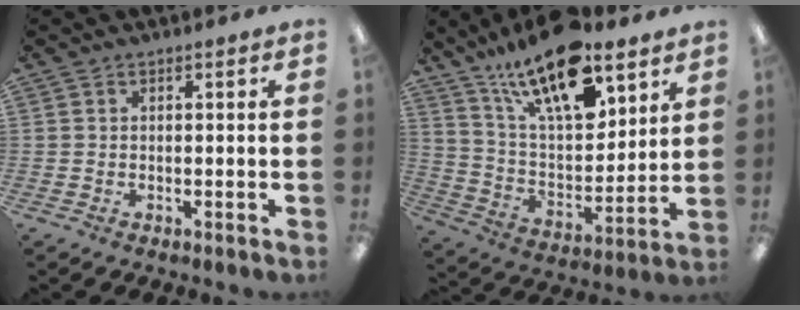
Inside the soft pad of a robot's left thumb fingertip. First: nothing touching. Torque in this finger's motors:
{"motor_torque": [0.90, 0.93, 1.48, -1.30, 0.35]}